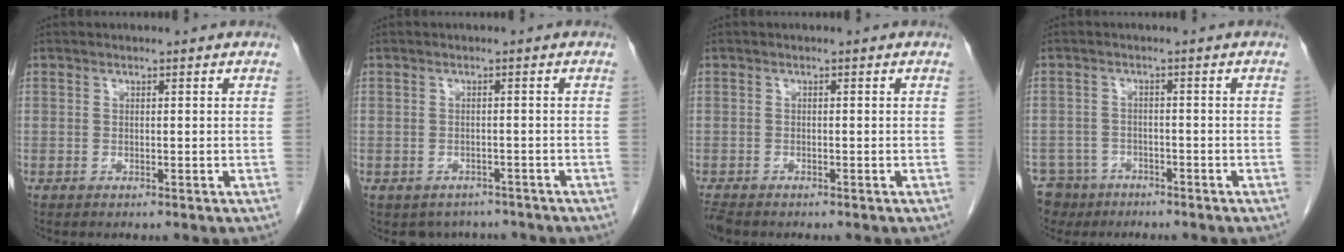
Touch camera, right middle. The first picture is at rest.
{"total": 4.5, "force": [-3.8, 2.4, 0.2], "torque": [0.007, 0.007, -0.048]}
{"total": 2.3, "force": [-2.0, 0.7, 1.0], "torque": [-0.024, -0.008, -0.035]}
{"total": 6.9, "force": [-5.1, 4.6, 0.4], "torque": [-0.015, -0.001, -0.084]}